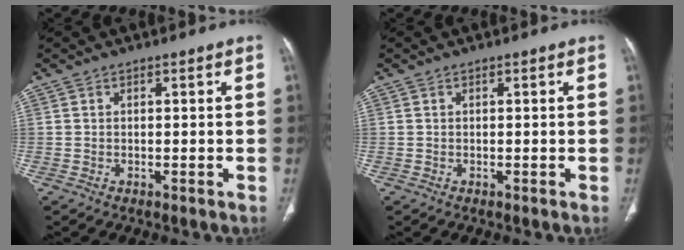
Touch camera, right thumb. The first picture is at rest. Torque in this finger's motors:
{"motor_torque": [0.17, 0.16, -0.07, 0.04, 0.03]}